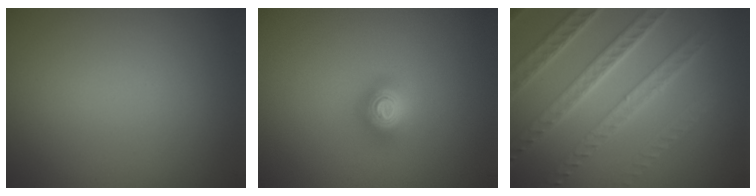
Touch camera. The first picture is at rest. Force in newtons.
{"total": 2.0, "press": 2.0, "slide": 0.1}
{"total": 7.7, "press": 5.6, "slide": 5.3}